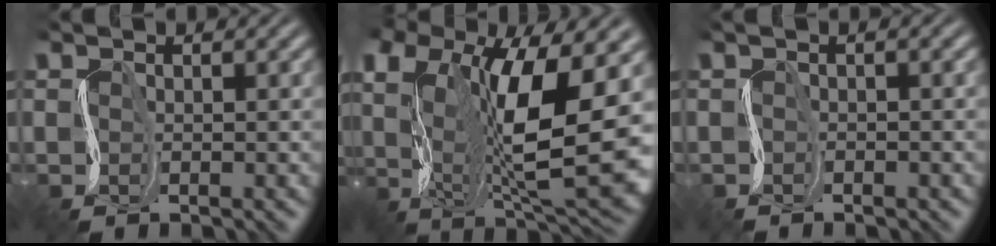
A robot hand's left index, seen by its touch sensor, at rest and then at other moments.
{"total": 13.8, "force": [1.9, 6.0, 12.3], "torque": [-0.229, -0.014, 0.034]}
{"total": 0.8, "force": [-0.4, 0.2, 0.6], "torque": [-0.007, 0.003, -0.011]}